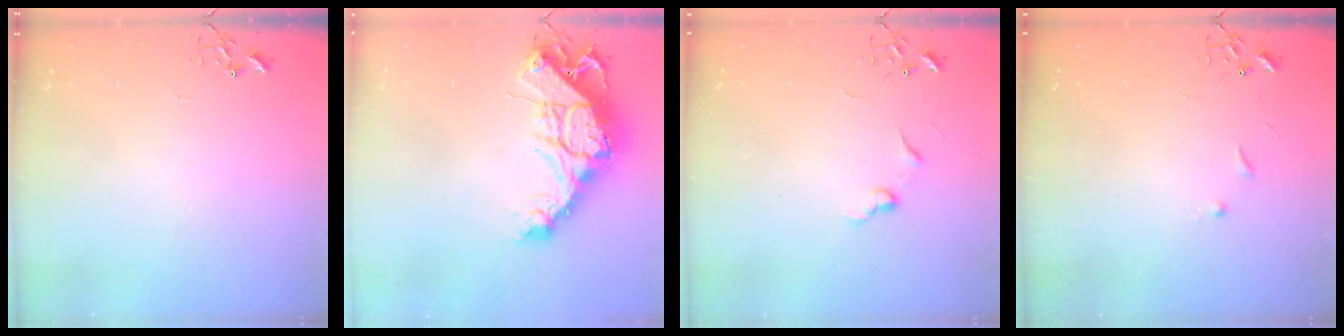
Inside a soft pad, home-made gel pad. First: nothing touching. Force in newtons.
{"total": 18.5, "press": 18.4, "slide": 2.0}
{"total": 6.3, "press": 6.3, "slide": 0.5}
{"total": 5.3, "press": 5.2, "slide": 0.7}